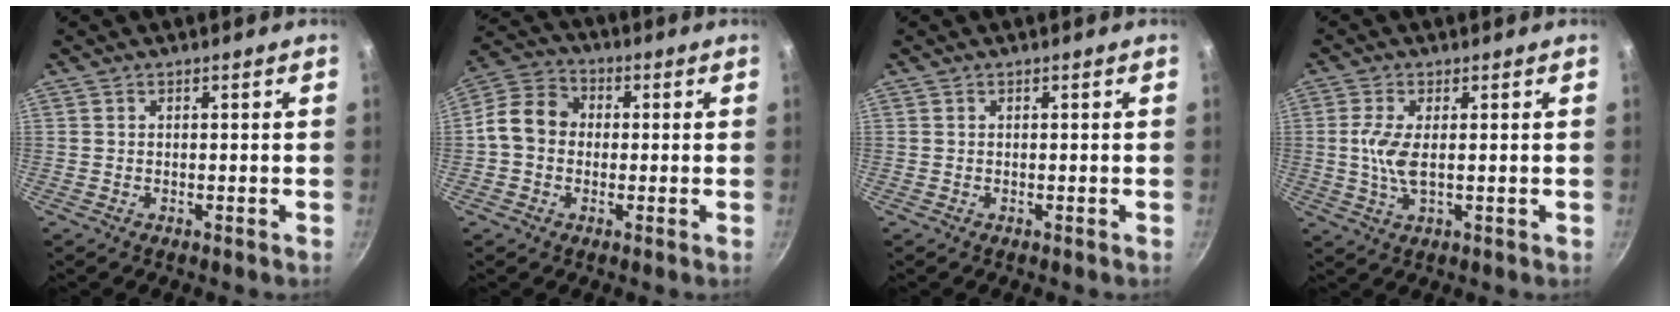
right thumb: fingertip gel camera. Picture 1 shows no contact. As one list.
[{"total": 8.8, "force": [-0.3, 7.3, 4.9], "torque": [-0.063, 0.023, -0.030]}, {"total": 0.0}, {"total": 5.7, "force": [0.3, 2.1, 5.2], "torque": [-0.118, -0.001, 0.005]}]